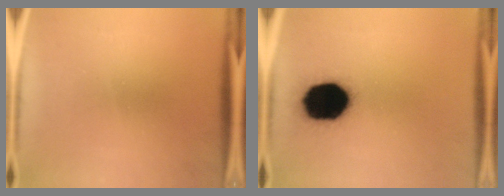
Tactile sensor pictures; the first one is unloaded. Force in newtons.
{"total": 19.3}